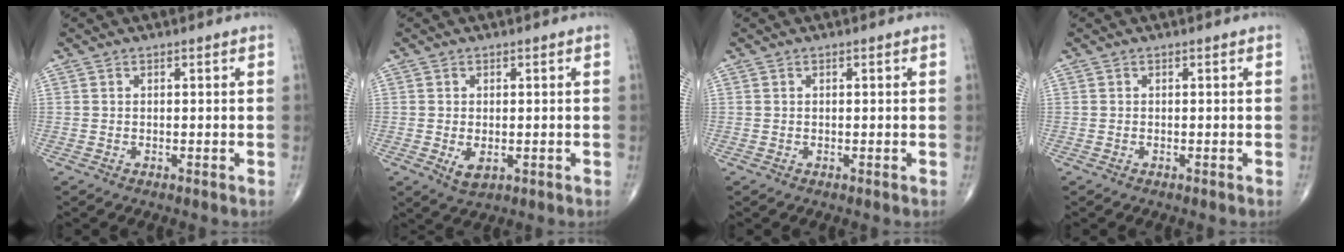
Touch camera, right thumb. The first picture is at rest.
{"total": 3.0, "force": [-0.6, 1.7, 2.4], "torque": [-0.039, -0.007, -0.004]}
{"total": 0.0}
{"total": 0.0}